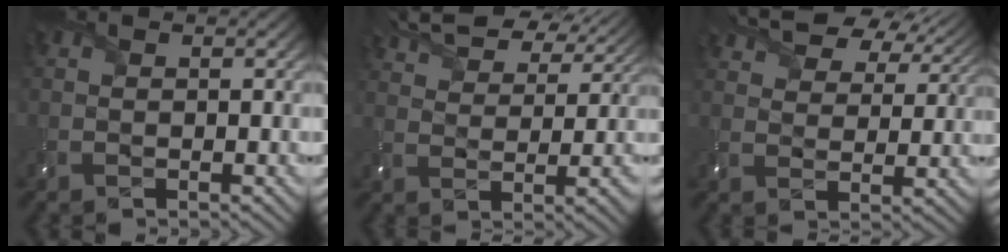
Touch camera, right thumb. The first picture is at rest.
{"total": 10.1, "force": [8.0, 3.2, 5.3], "torque": [-0.124, 0.018, 0.137]}
{"total": 9.9, "force": [7.4, 4.2, 5.1], "torque": [-0.118, 0.016, 0.123]}